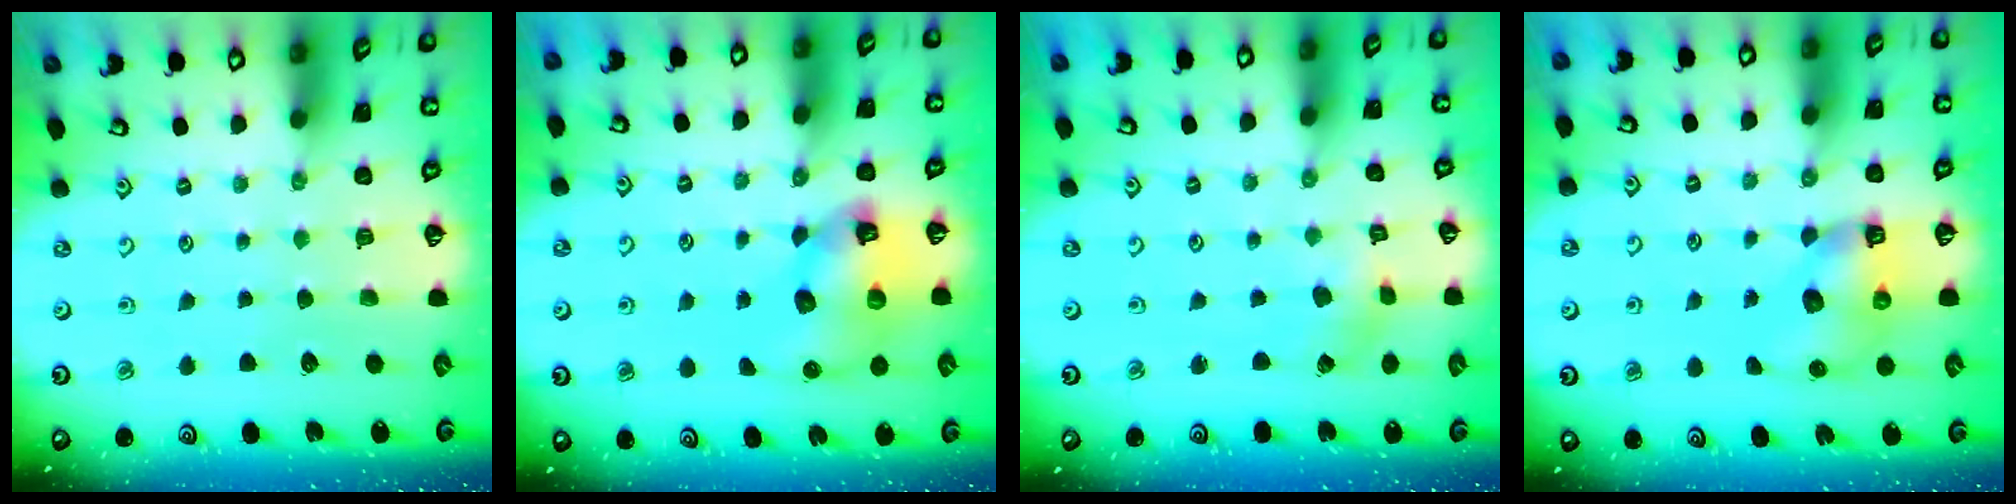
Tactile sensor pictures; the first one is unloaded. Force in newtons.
{"total": 10.9, "press": 10.8, "slide": 1.5}
{"total": 1.3, "press": 1.2, "slide": 0.3}
{"total": 7.9, "press": 7.8, "slide": 0.9}